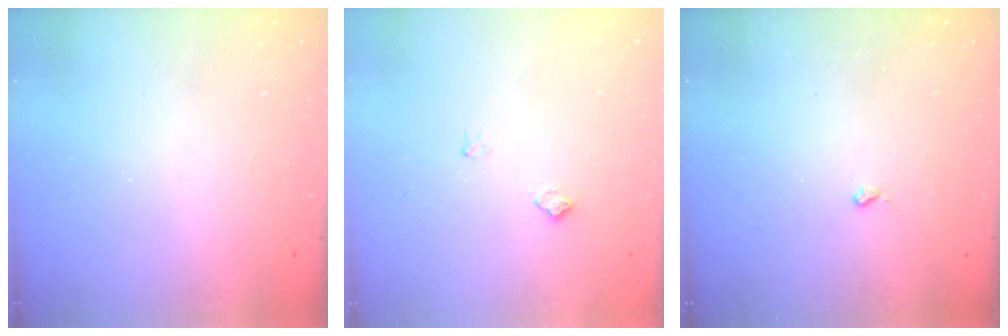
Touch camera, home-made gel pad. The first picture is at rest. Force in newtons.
{"total": 6.7, "press": 6.6, "slide": 0.9}
{"total": 2.1, "press": 2.1, "slide": 0.5}